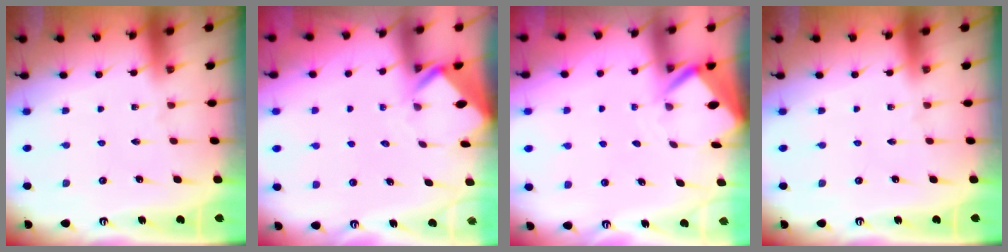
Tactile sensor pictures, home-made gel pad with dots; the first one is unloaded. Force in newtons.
{"total": 3.1, "press": 3.1, "slide": 0.3}
{"total": 3.2, "press": 3.2, "slide": 0.3}
{"total": 0.0}